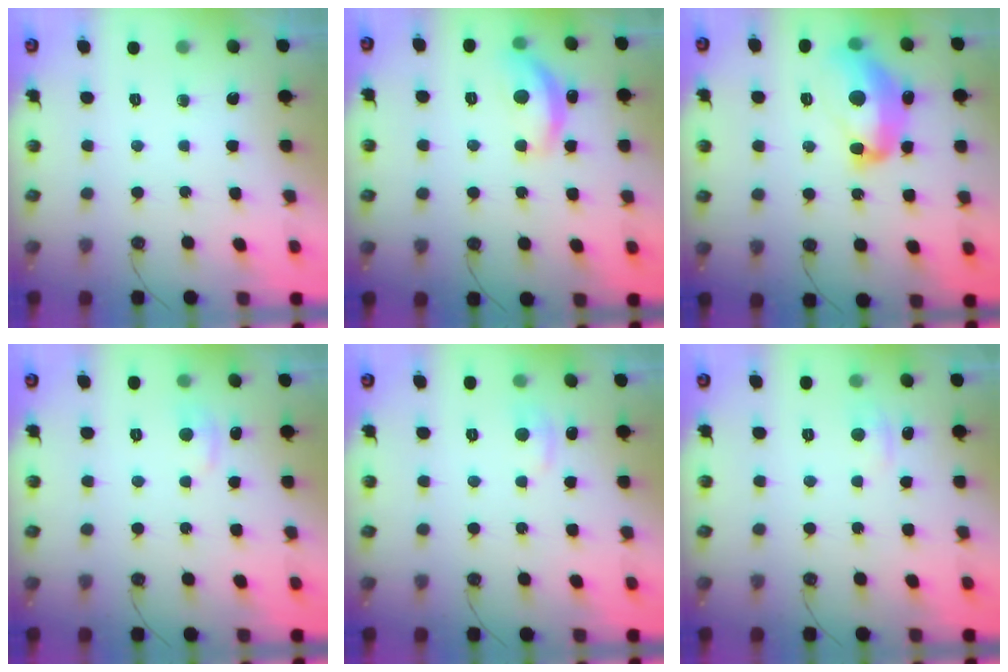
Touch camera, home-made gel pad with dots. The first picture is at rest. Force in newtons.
{"total": 8.1, "press": 8.0, "slide": 0.6}
{"total": 10.2, "press": 10.2, "slide": 1.0}
{"total": 0.9, "press": 0.2, "slide": 0.9}
{"total": 0.9, "press": 0.2, "slide": 0.9}
{"total": 1.9, "press": 1.8, "slide": 0.6}